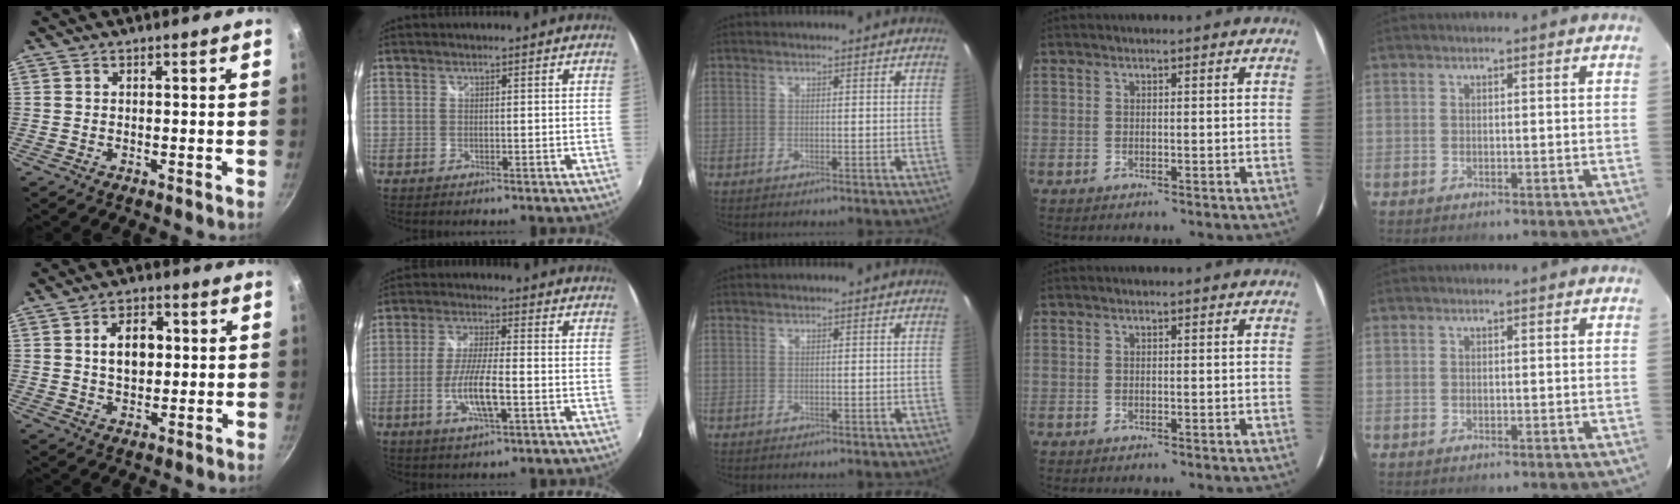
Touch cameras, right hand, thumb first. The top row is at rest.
{"thumb": {"total": 7.9, "force": [1.1, 5.3, 5.7], "torque": [-0.069, 0.007, 0.017]}, "index": {"total": 8.4, "force": [-2.7, 1.6, 7.8], "torque": [-0.155, -0.008, -0.051]}}